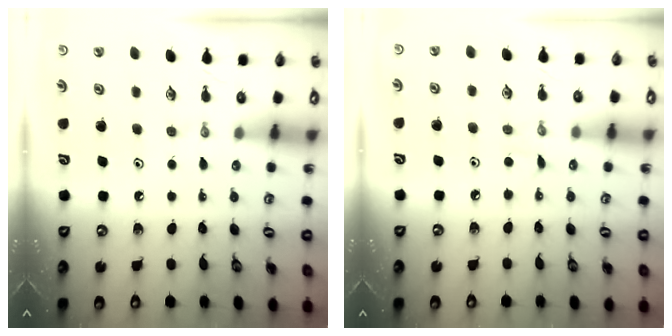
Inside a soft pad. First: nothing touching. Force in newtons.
{"total": 2.8, "press": 2.8, "slide": 0.3}